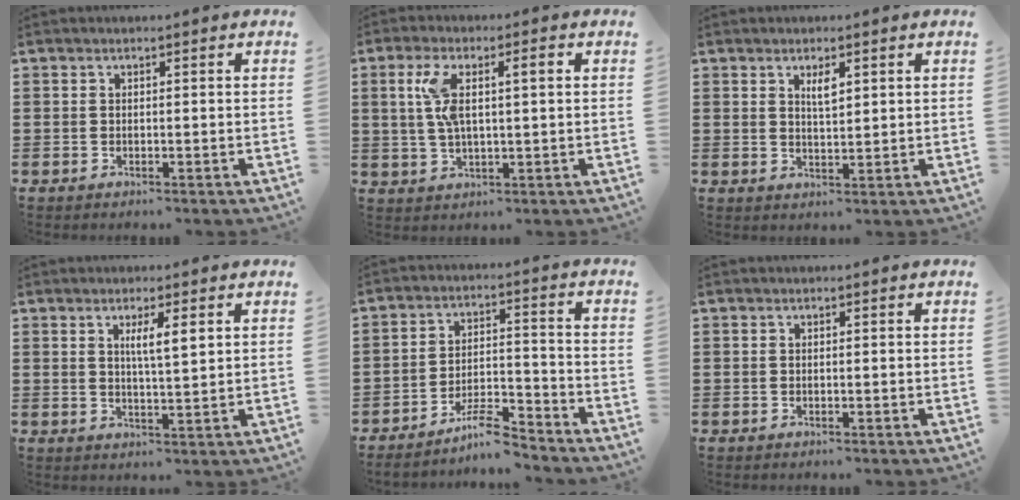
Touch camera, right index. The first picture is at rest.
{"total": 6.8, "force": [1.5, 2.1, 6.3], "torque": [-0.138, 0.003, 0.018]}
{"total": 2.5, "force": [1.2, 0.7, 2.0], "torque": [-0.035, -0.001, 0.018]}
{"total": 3.7, "force": [1.3, 0.4, 3.4], "torque": [-0.070, 0.002, 0.018]}
{"total": 6.9, "force": [-6.1, 1.1, 3.0], "torque": [-0.051, 0.008, -0.113]}
{"total": 0.0}